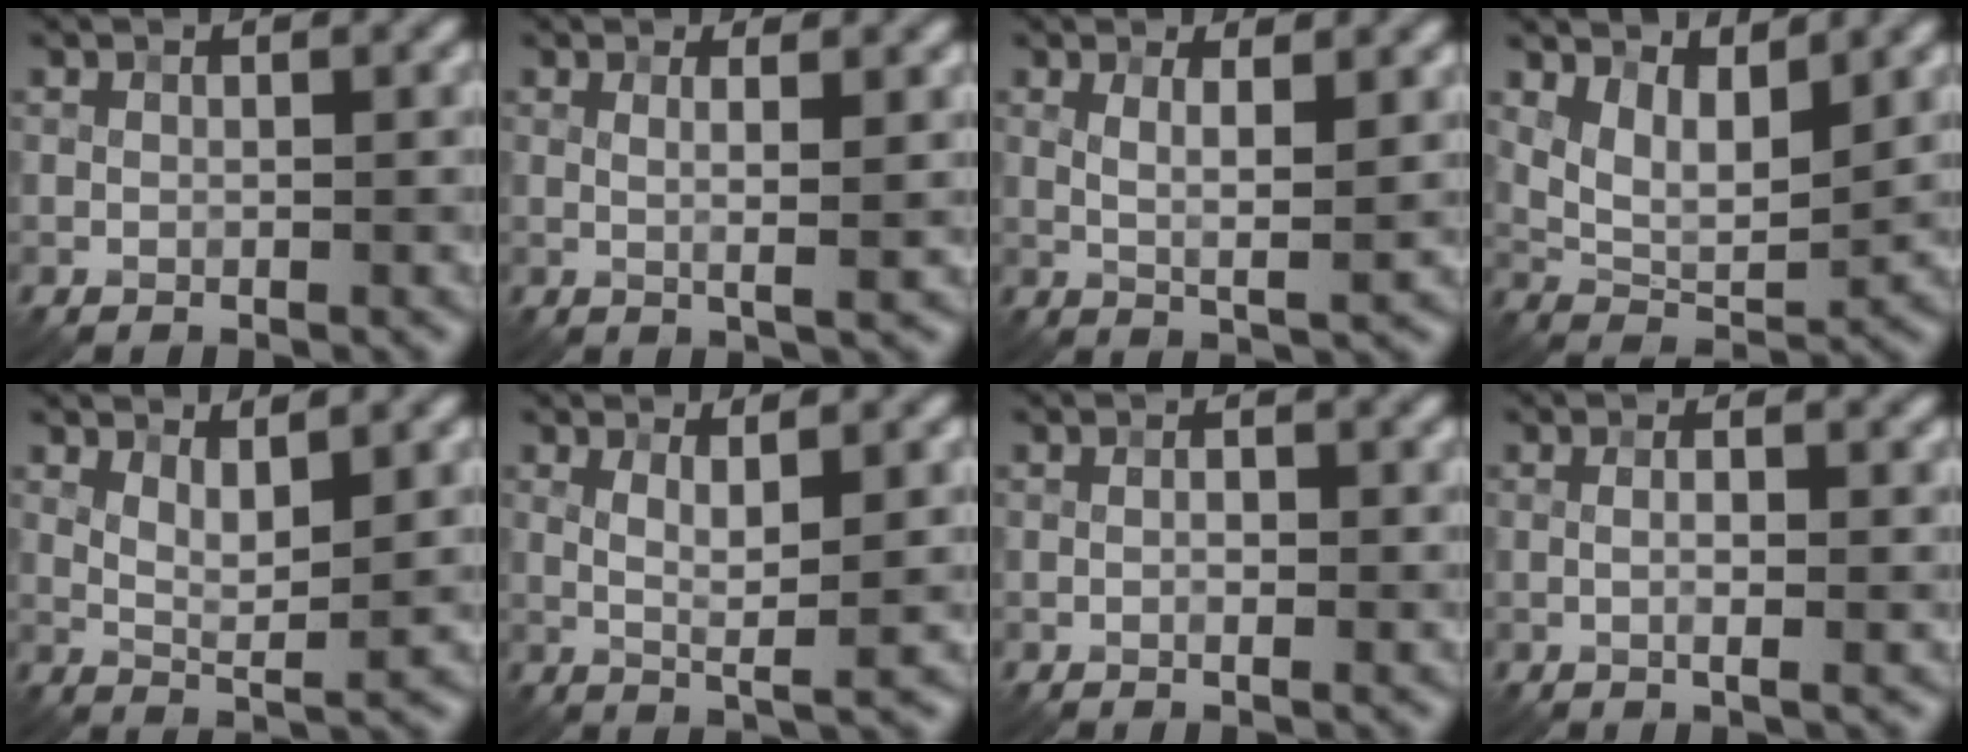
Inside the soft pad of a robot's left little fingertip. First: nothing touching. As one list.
[{"total": 2.5, "force": [0.6, 0.6, 2.4], "torque": [-0.034, 0.003, 0.005]}, {"total": 3.2, "force": [1.2, 0.7, 2.9], "torque": [-0.049, -0.007, 0.020]}, {"total": 4.9, "force": [2.5, 2.4, 3.5], "torque": [-0.072, -0.012, 0.047]}, {"total": 3.1, "force": [1.4, 0.7, 2.6], "torque": [-0.050, -0.009, 0.026]}, {"total": 3.2, "force": [0.7, 0.4, 3.1], "torque": [-0.058, -0.009, 0.014]}, {"total": 1.2, "force": [-0.1, 0.6, 1.1], "torque": [-0.011, -0.005, 0.000]}, {"total": 2.0, "force": [0.0, 0.3, 2.0], "torque": [-0.033, -0.005, -0.001]}]